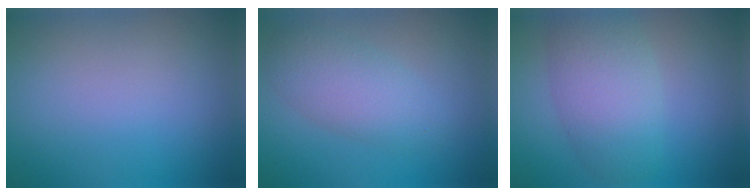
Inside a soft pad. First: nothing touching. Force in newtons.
{"total": 4.1, "press": 4.1, "slide": 0.1}
{"total": 5.5, "press": 5.5, "slide": 0.3}